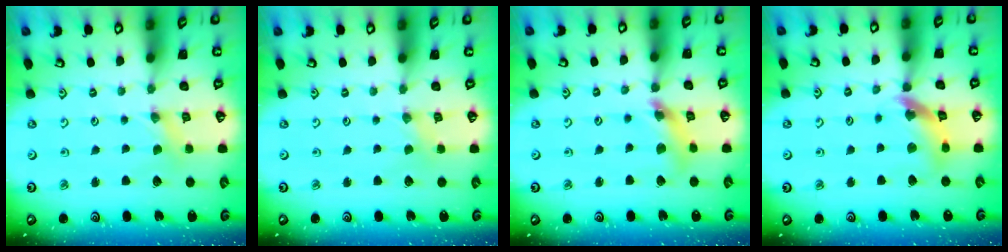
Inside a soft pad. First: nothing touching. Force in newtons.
{"total": 0.0}
{"total": 11.3, "press": 11.2, "slide": 1.6}
{"total": 13.0, "press": 12.9, "slide": 1.5}